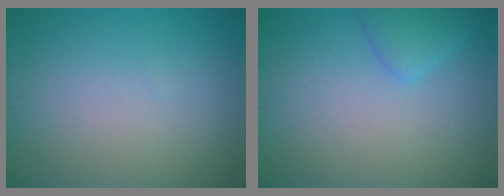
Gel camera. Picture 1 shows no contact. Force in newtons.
{"total": 2.0, "press": 2.0, "slide": 0.1}